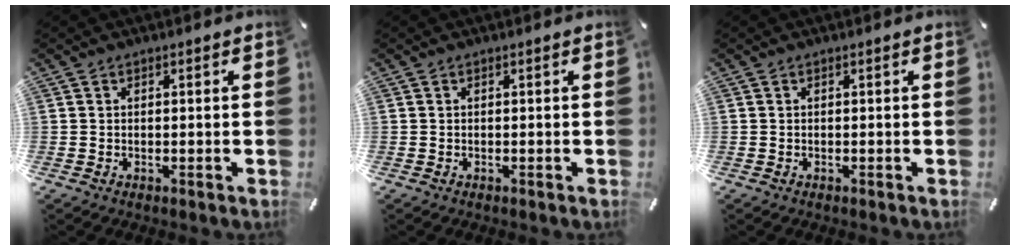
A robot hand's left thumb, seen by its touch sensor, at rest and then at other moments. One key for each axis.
{"total": 0.0}
{"total": 0.0}